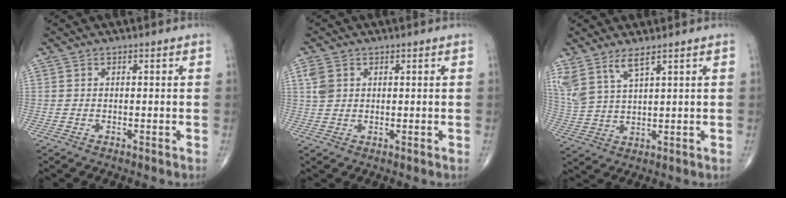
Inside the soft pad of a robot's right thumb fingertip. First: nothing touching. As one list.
[{"total": 3.3, "force": [1.1, 2.5, 1.8], "torque": [-0.036, 0.001, 0.027]}, {"total": 7.4, "force": [5.1, 2.1, 4.9], "torque": [-0.117, -0.019, 0.118]}]